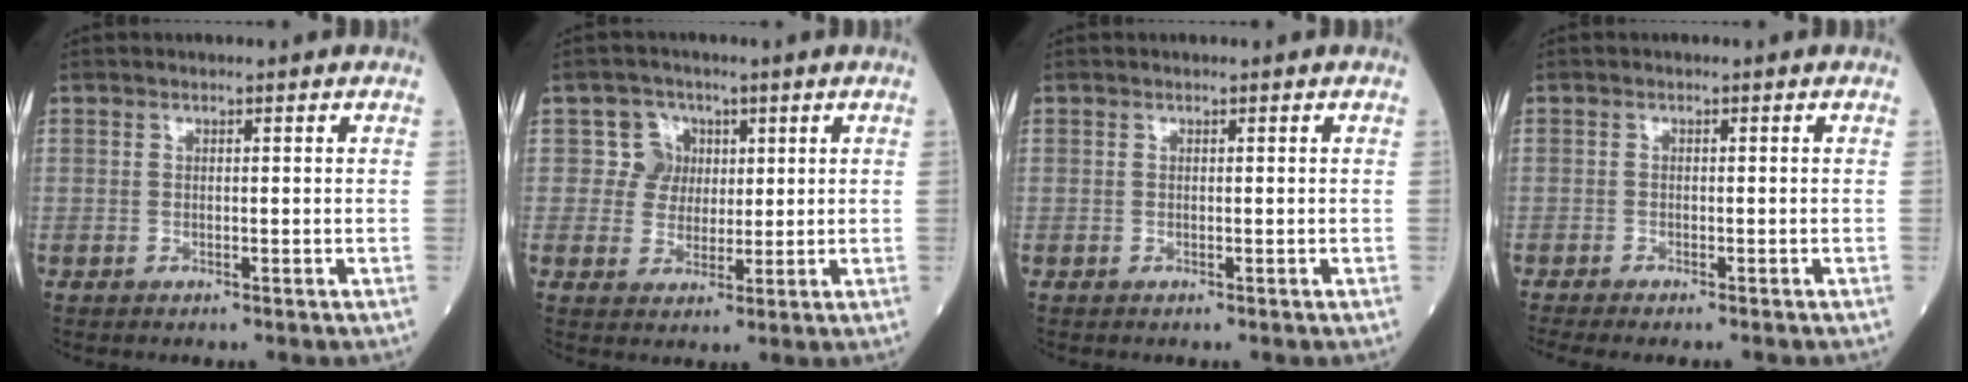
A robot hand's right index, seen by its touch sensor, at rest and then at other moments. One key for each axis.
{"total": 4.5, "fx": 1.4, "fy": 4.2, "fz": 0.2, "tx": 0.003, "ty": 0.012, "tz": 0.024}
{"total": 0.0}
{"total": 5.2, "fx": -4.6, "fy": 0.2, "fz": 2.4, "tx": -0.022, "ty": -0.008, "tz": -0.066}